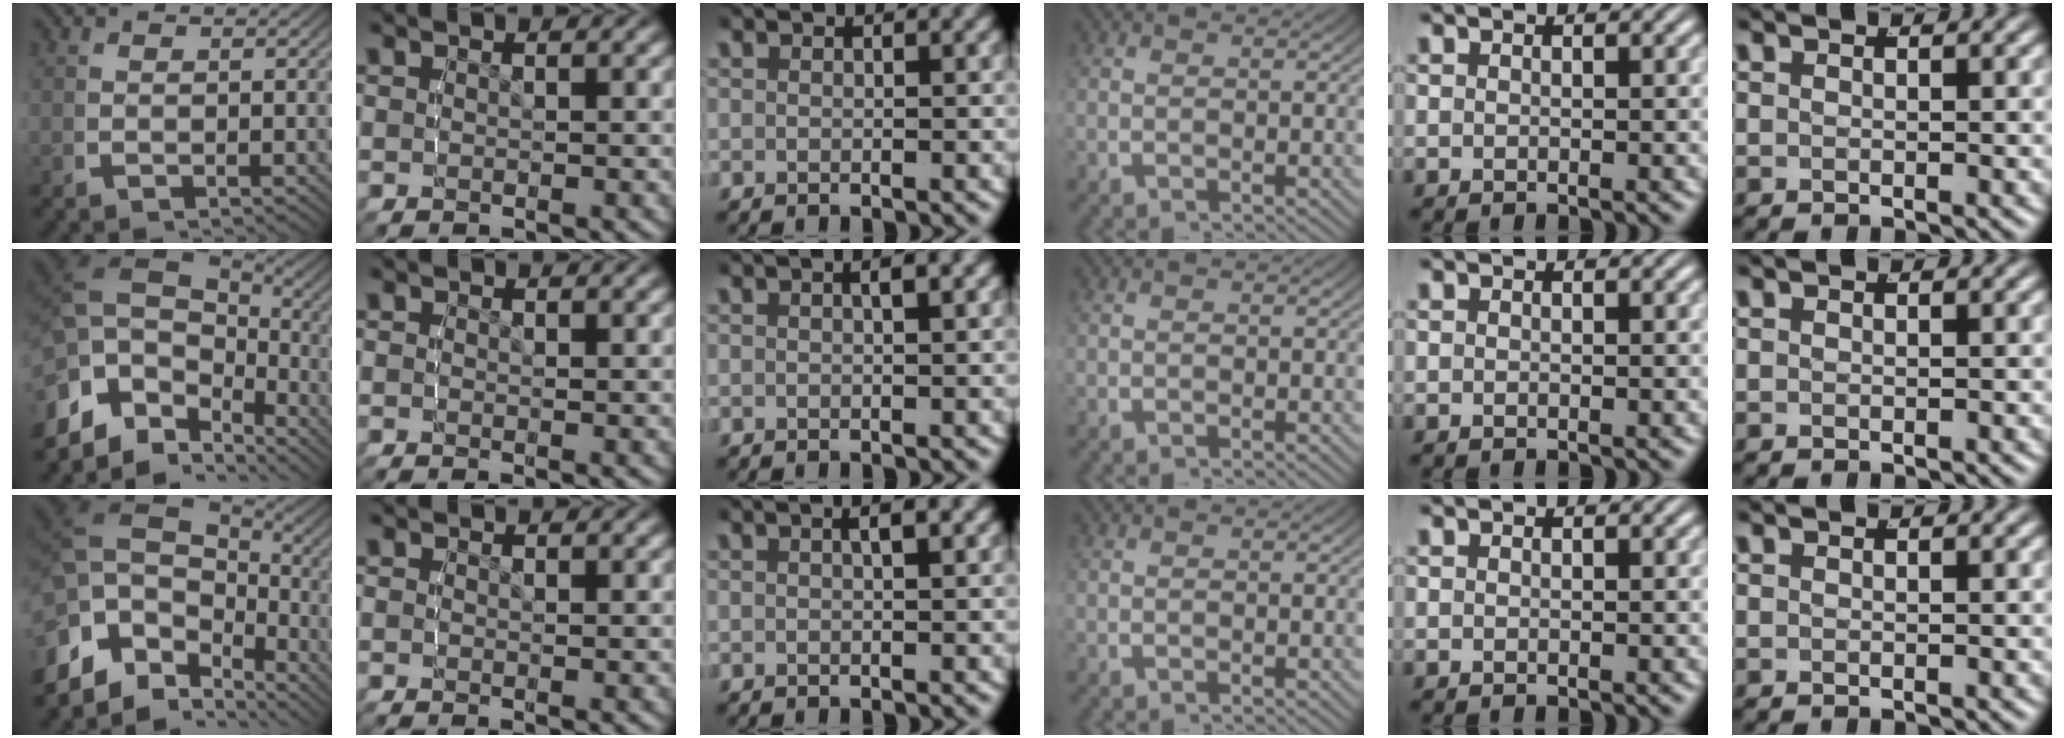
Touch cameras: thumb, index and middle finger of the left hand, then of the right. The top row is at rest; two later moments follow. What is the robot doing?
{"motion": "lift_and_place", "object": "air blower"}